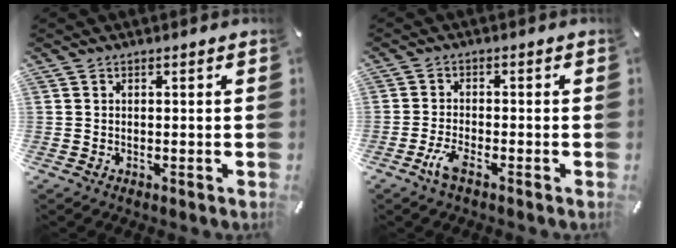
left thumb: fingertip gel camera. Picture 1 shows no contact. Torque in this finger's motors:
{"motor_torque": [-0.01, 0.04, 0.00, 0.00, 0.01]}